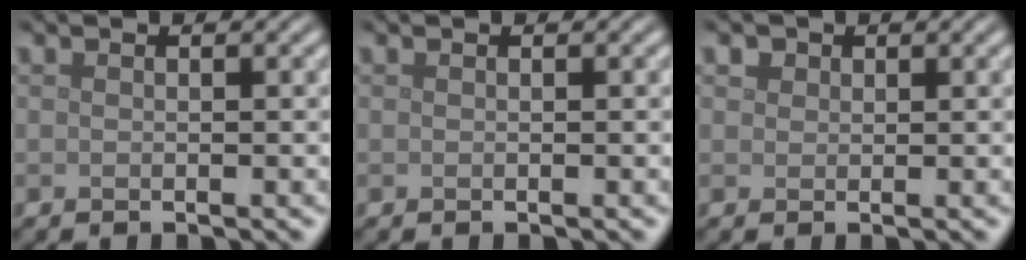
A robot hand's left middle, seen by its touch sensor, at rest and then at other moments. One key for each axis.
{"total": 0.0}
{"total": 1.2, "fx": 0.7, "fy": 0.9, "fz": 0.4, "tx": -0.005, "ty": -0.001, "tz": 0.008}